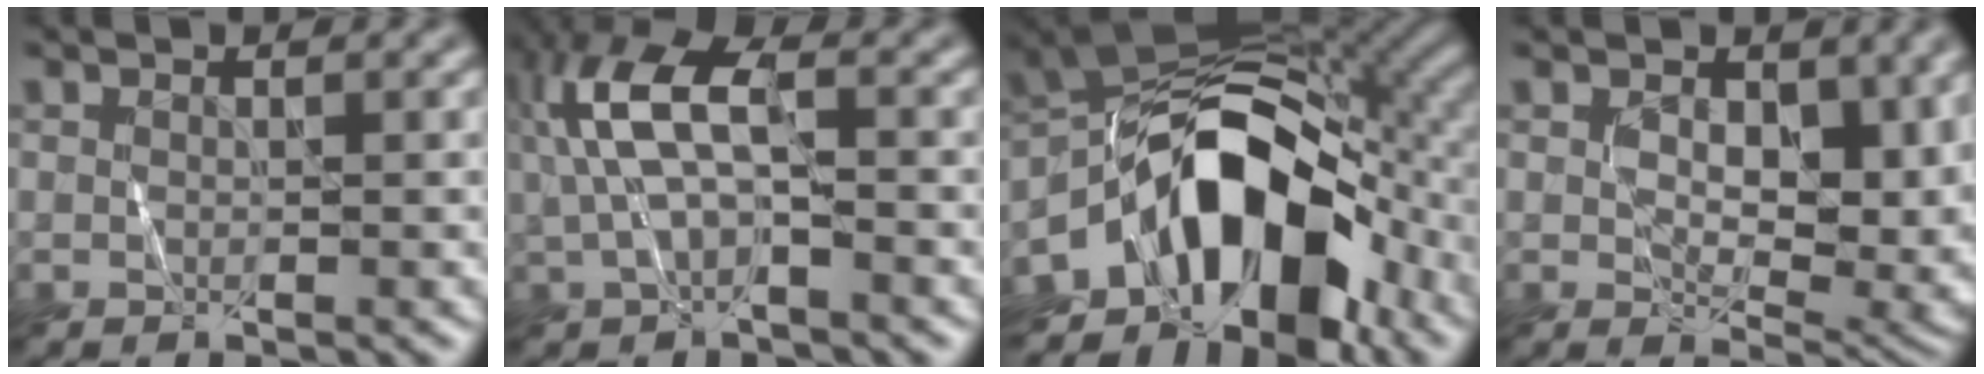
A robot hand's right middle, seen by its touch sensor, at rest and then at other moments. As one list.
[{"total": 6.1, "force": [1.0, 2.6, 5.4], "torque": [-0.124, 0.021, 0.013]}, {"total": 12.0, "force": [-6.0, 6.8, 7.9], "torque": [-0.105, 0.014, -0.112]}, {"total": 6.8, "force": [1.9, 4.4, 4.8], "torque": [-0.071, -0.013, 0.040]}]